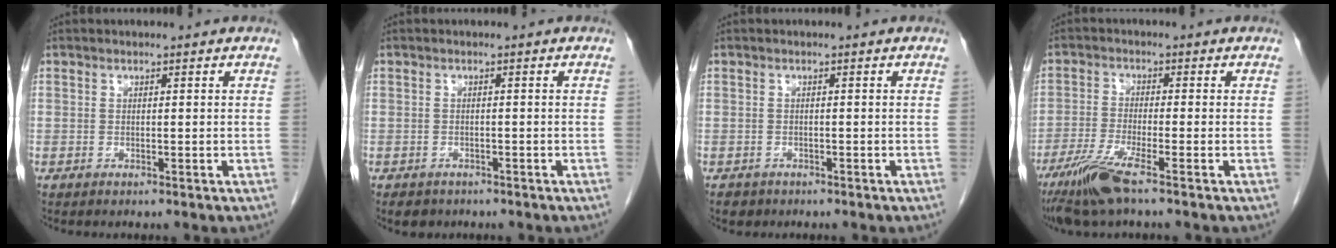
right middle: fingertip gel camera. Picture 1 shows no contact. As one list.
[{"total": 2.3, "force": [-1.7, 1.5, 0.3], "torque": [-0.011, 0.001, -0.023]}, {"total": 1.5, "force": [-1.0, 1.1, 0.1], "torque": [-0.010, 0.001, -0.014]}, {"total": 6.9, "force": [-4.5, -0.1, 5.2], "torque": [-0.110, -0.022, -0.091]}]